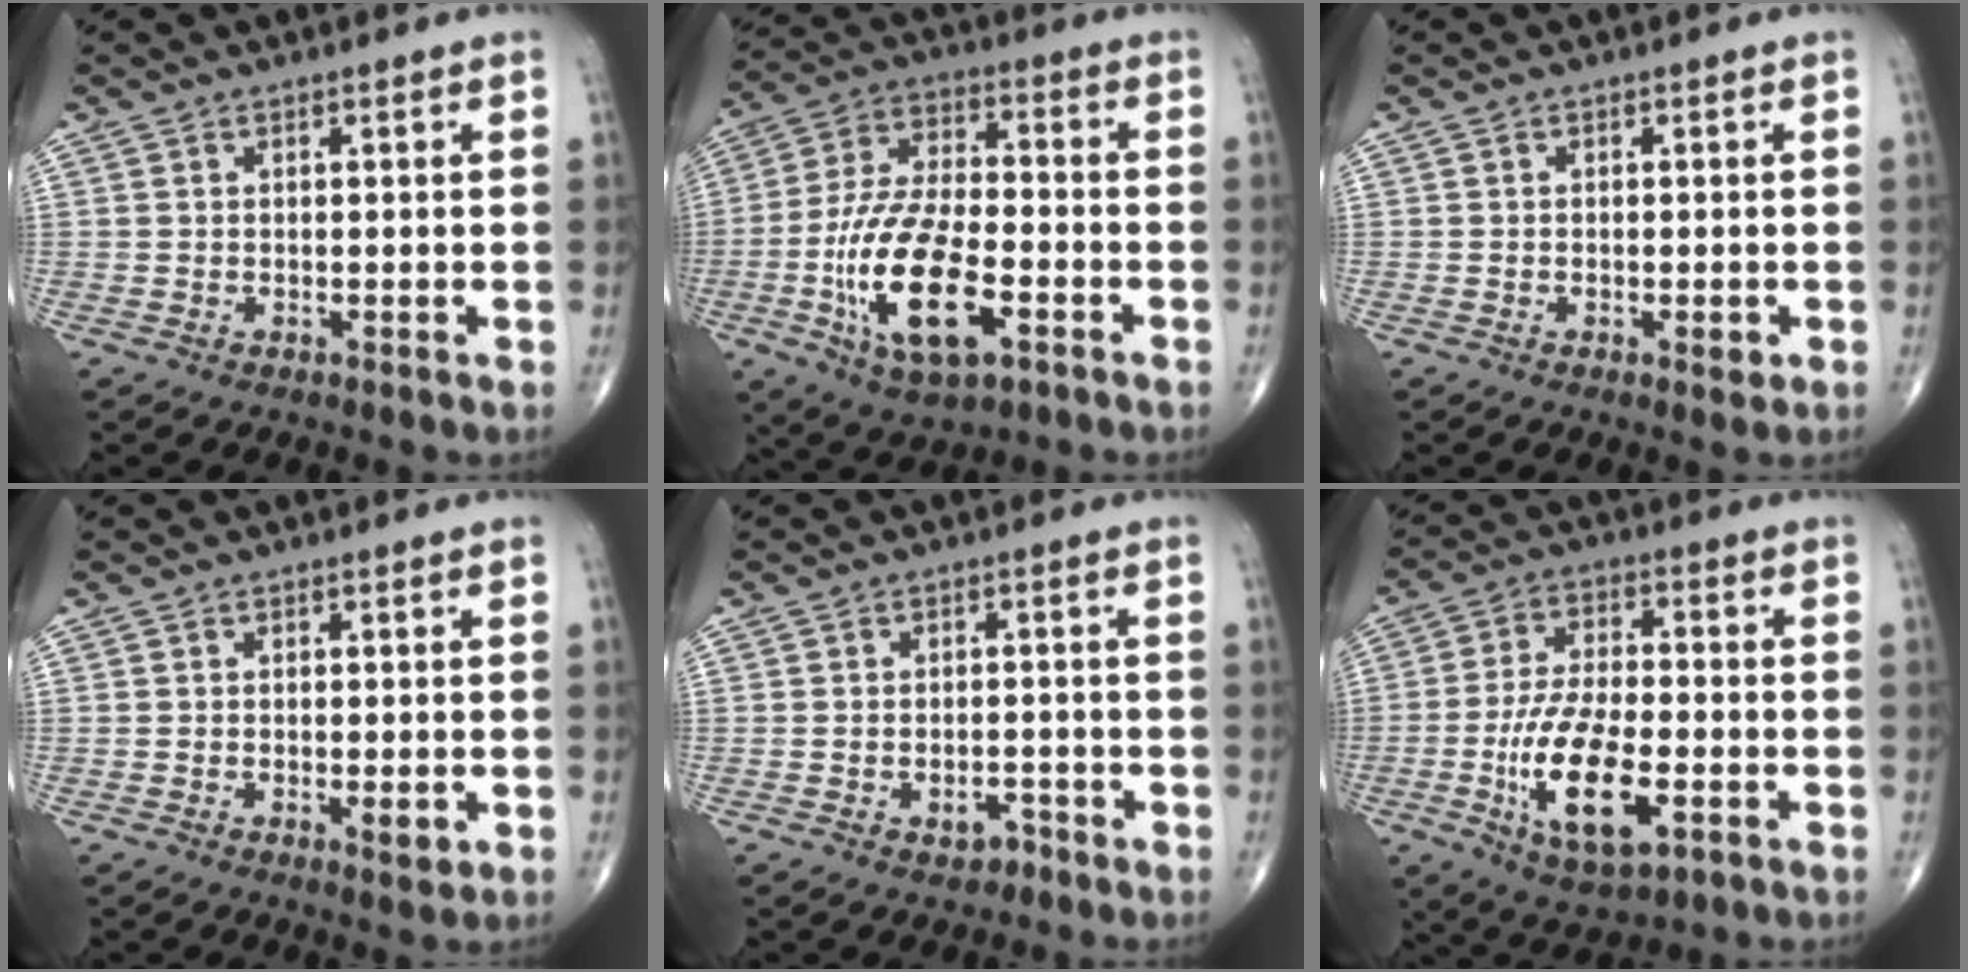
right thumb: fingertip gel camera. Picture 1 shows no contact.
{"total": 18.2, "force": [-6.1, 8.0, 15.2], "torque": [-0.293, 0.022, -0.104]}
{"total": 1.6, "force": [-0.5, 0.6, 1.3], "torque": [-0.020, -0.002, -0.008]}
{"total": 2.3, "force": [-0.7, 0.8, 2.1], "torque": [-0.031, -0.004, -0.008]}
{"total": 2.8, "force": [-1.7, 1.7, 1.5], "torque": [-0.015, 0.014, -0.021]}
{"total": 15.2, "force": [-4.7, 6.4, 13.0], "torque": [-0.240, 0.009, -0.078]}